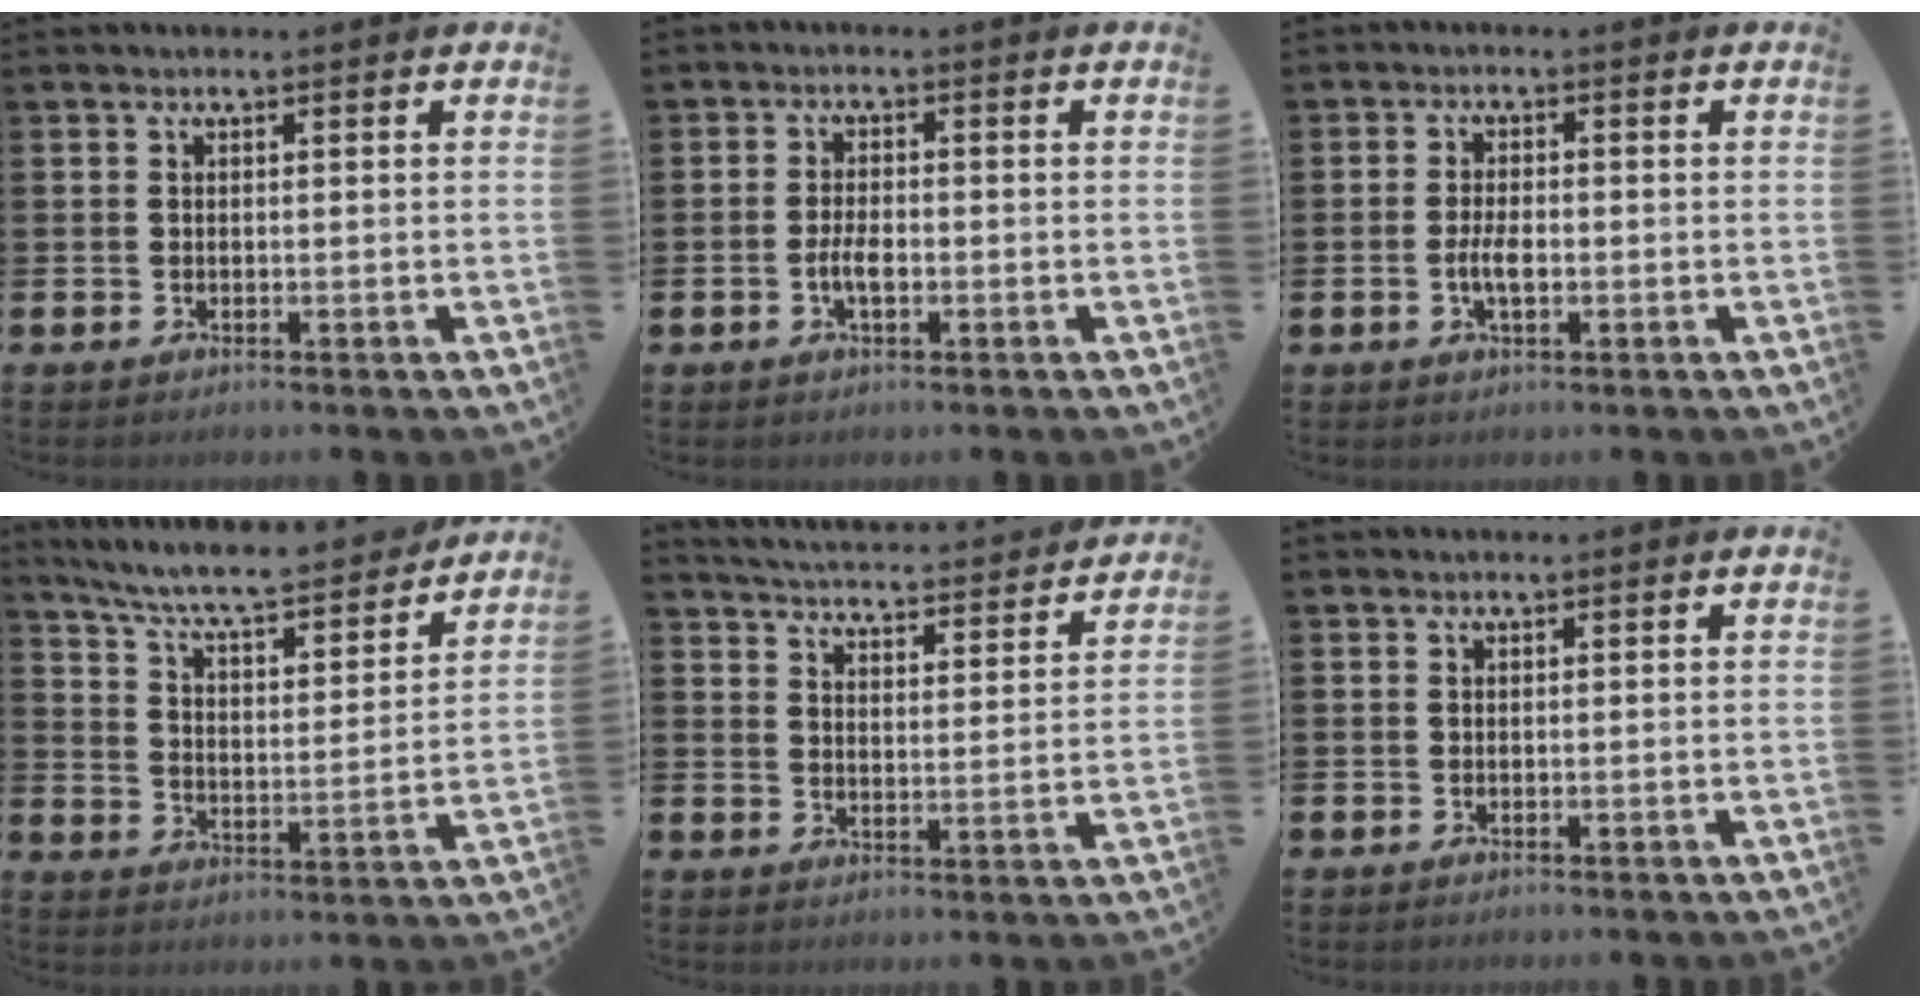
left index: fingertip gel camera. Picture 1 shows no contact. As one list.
[{"total": 2.9, "force": [-0.7, 1.3, 2.5], "torque": [-0.043, 0.002, -0.015]}, {"total": 3.3, "force": [-0.6, 1.4, 2.9], "torque": [-0.058, -0.001, -0.015]}, {"total": 7.9, "force": [7.3, 0.9, 2.8], "torque": [-0.080, -0.060, 0.123]}, {"total": 4.8, "force": [4.8, 0.2, 0.5], "torque": [-0.033, -0.041, 0.080]}, {"total": 0.0}]